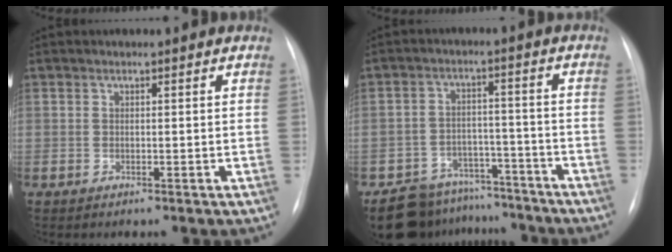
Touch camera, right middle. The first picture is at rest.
{"total": 11.1, "force": [-9.7, 5.4, 1.1], "torque": [-0.011, 0.029, -0.142]}